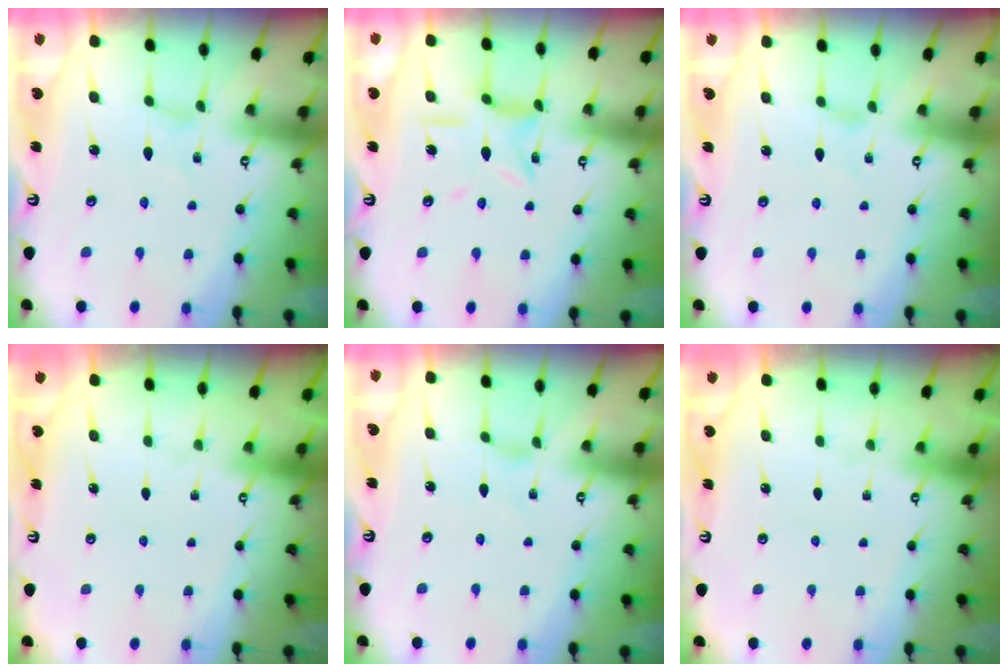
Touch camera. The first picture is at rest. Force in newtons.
{"total": 8.8, "press": 8.7, "slide": 0.8}
{"total": 0.0}
{"total": 0.0}
{"total": 0.8, "press": 0.8, "slide": 0.2}
{"total": 0.0}